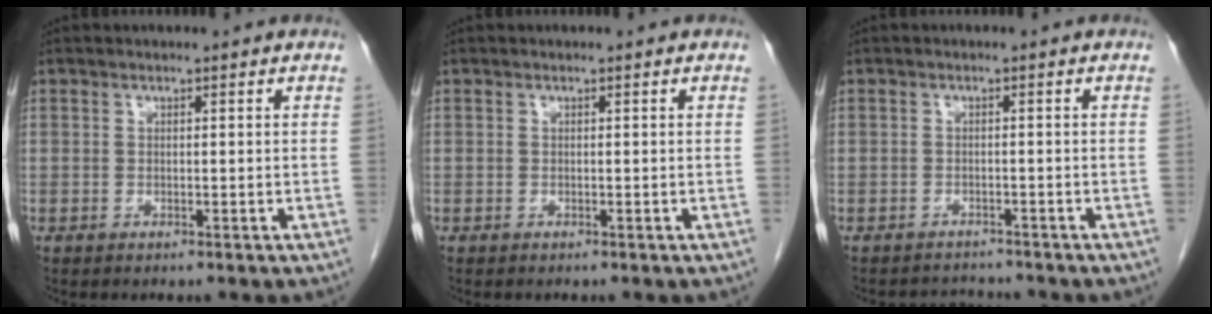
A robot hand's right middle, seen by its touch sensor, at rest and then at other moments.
{"total": 0.0}
{"total": 2.5, "force": [-2.4, 0.5, -0.7], "torque": [0.009, -0.008, -0.037]}